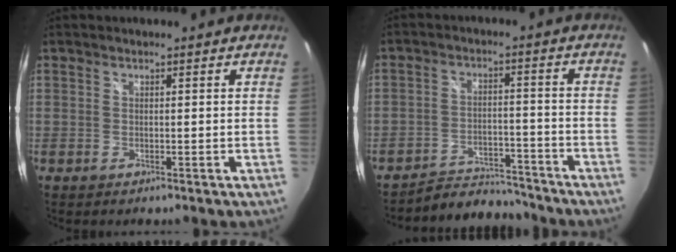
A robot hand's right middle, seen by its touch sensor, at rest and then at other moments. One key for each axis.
{"total": 7.9, "fx": -7.7, "fy": 1.8, "fz": 0.2, "tx": -0.019, "ty": 0.019, "tz": -0.119}